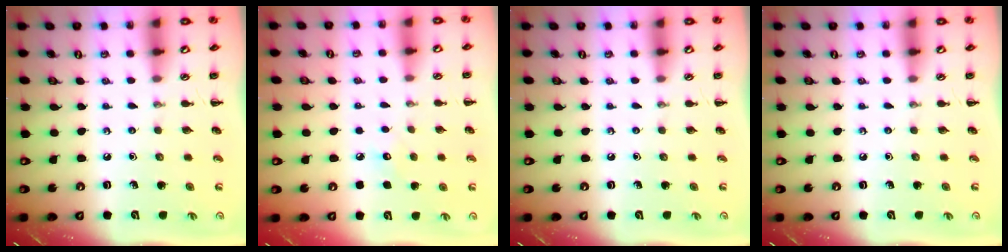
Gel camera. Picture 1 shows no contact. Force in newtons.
{"total": 5.5, "press": 5.3, "slide": 1.4}
{"total": 0.0}
{"total": 0.0}